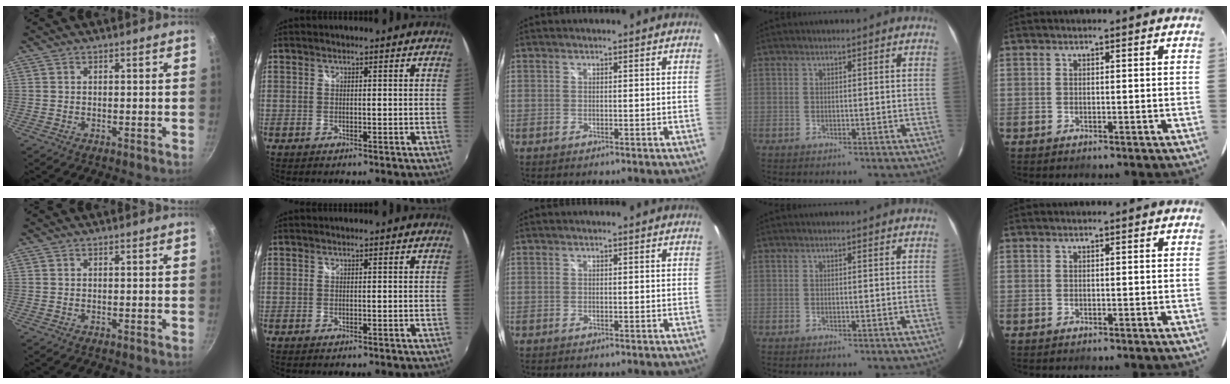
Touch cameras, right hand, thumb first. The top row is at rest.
{}